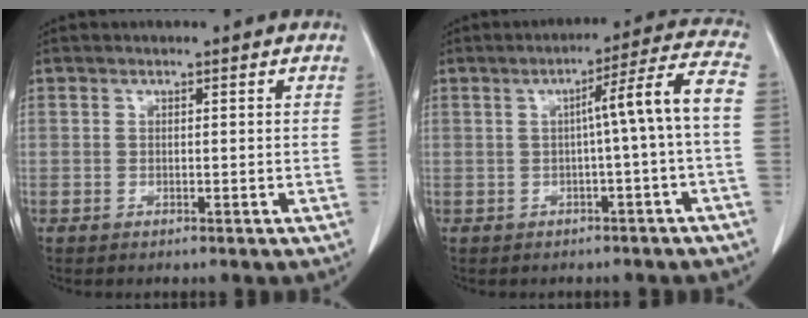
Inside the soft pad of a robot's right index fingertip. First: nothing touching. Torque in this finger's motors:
{"motor_torque": [0.98, -0.25, 0.56, 0.15]}